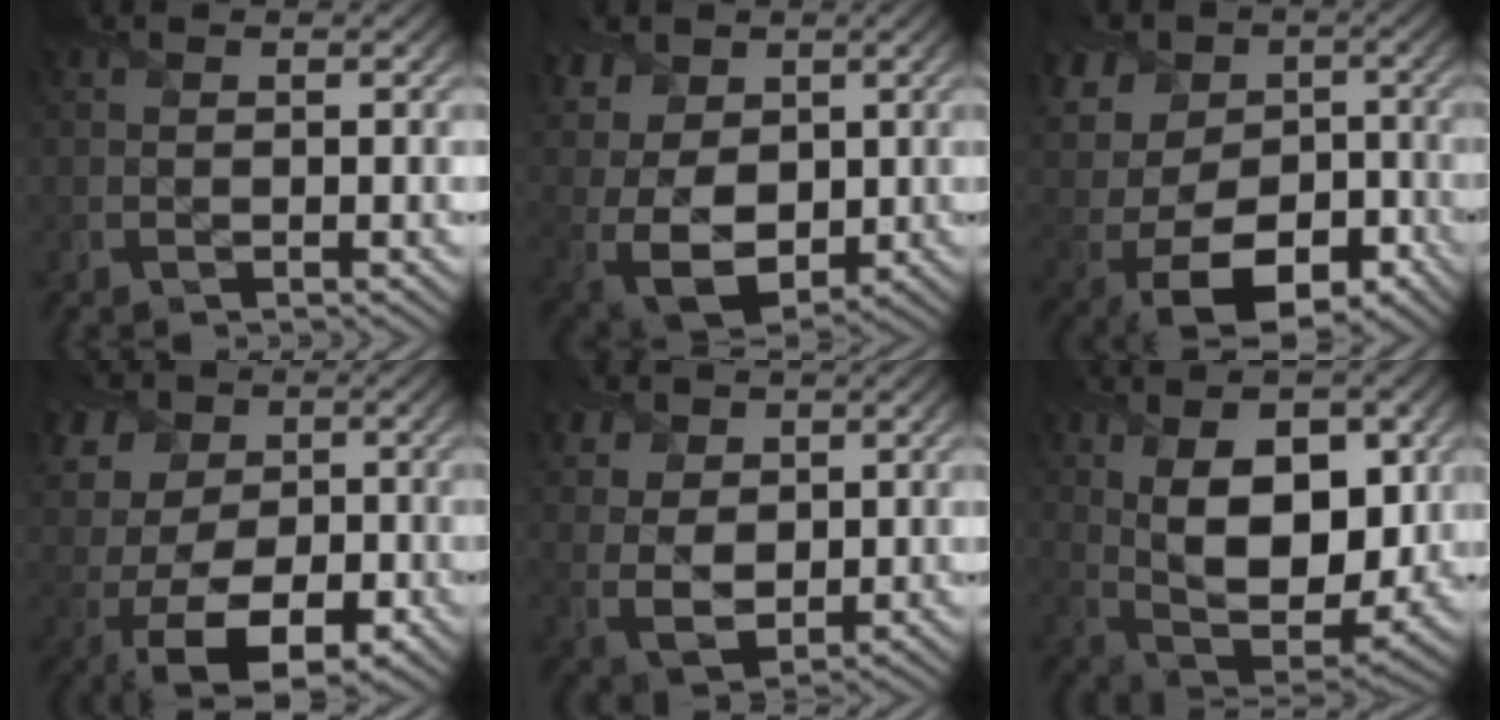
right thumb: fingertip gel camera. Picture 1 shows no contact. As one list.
[{"total": 11.0, "force": [2.7, 8.1, 7.0], "torque": [-0.186, 0.009, 0.055]}, {"total": 14.2, "force": [-0.6, 10.9, 9.0], "torque": [-0.198, 0.000, -0.009]}, {"total": 13.2, "force": [0.3, 9.6, 9.0], "torque": [-0.180, 0.006, -0.004]}, {"total": 7.1, "force": [3.3, 4.8, 4.0], "torque": [-0.125, 0.007, 0.070]}, {"total": 14.2, "force": [3.4, 7.6, 11.5], "torque": [-0.189, 0.001, 0.061]}]